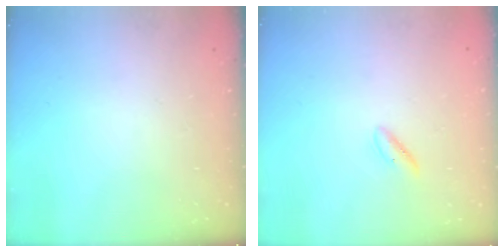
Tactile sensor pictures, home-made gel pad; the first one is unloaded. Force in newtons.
{"total": 2.1, "press": 1.7, "slide": 1.3}